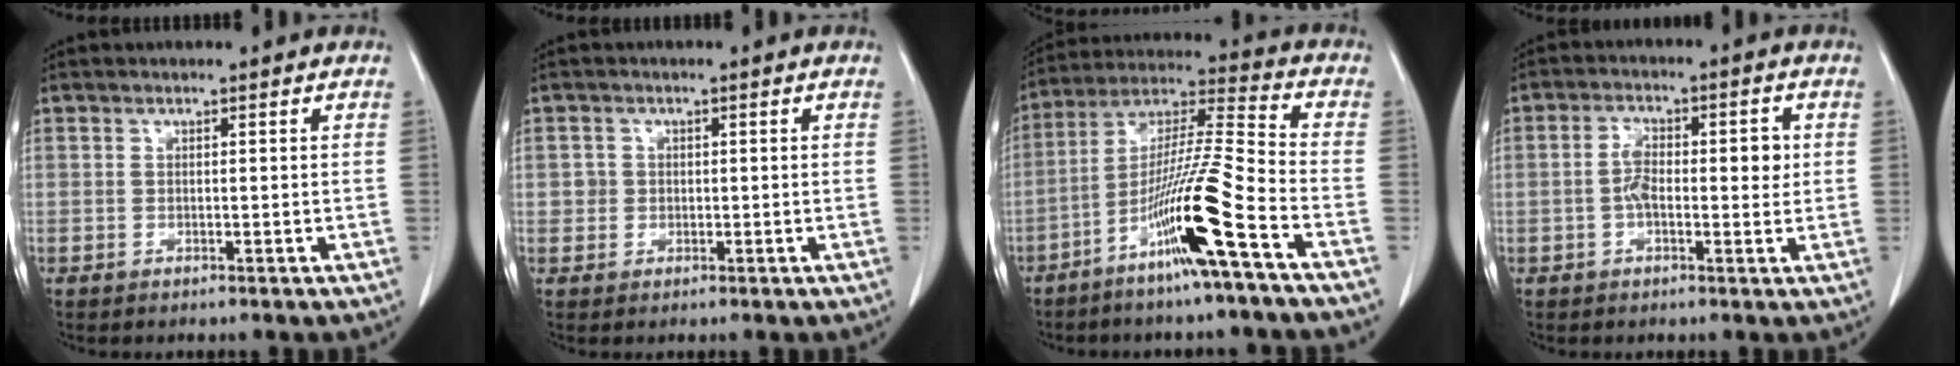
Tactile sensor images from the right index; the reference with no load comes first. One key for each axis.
{"total": 1.6, "fx": 0.1, "fy": 1.6, "fz": 0.2, "tx": 0.000, "ty": 0.005, "tz": 0.003}
{"total": 14.6, "fx": -7.2, "fy": -1.5, "fz": 12.6, "tx": -0.245, "ty": -0.015, "tz": -0.137}
{"total": 6.3, "fx": 0.1, "fy": 2.6, "fz": 5.7, "tx": -0.100, "ty": 0.019, "tz": 0.000}